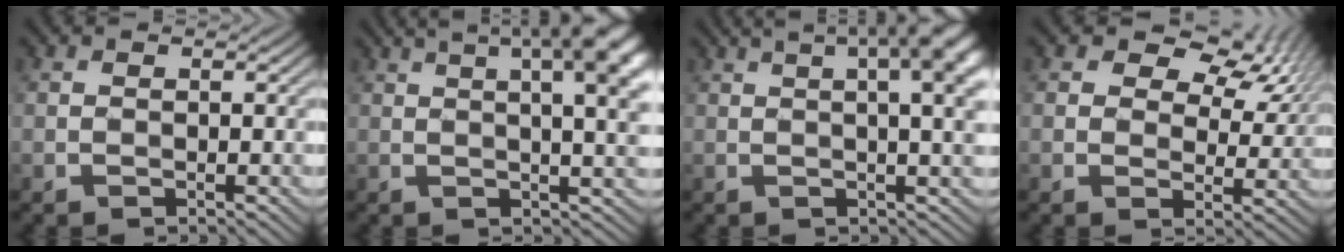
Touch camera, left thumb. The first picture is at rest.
{"total": 15.4, "force": [6.1, 5.0, 13.3], "torque": [-0.147, 0.055, 0.065]}
{"total": 13.8, "force": [5.1, 4.5, 12.0], "torque": [-0.132, 0.056, 0.048]}
{"total": 9.3, "force": [4.8, 5.4, 5.9], "torque": [-0.084, 0.008, 0.070]}